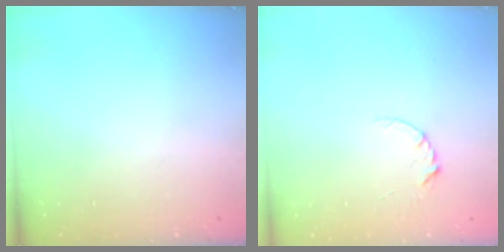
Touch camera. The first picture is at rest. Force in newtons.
{"total": 3.4, "press": 3.4, "slide": 0.4}